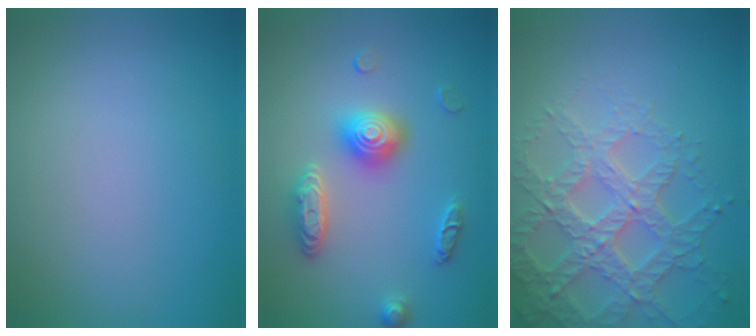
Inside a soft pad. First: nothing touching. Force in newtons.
{"total": 3.4, "press": 3.2, "slide": 0.9}
{"total": 4.6, "press": 4.4, "slide": 1.4}